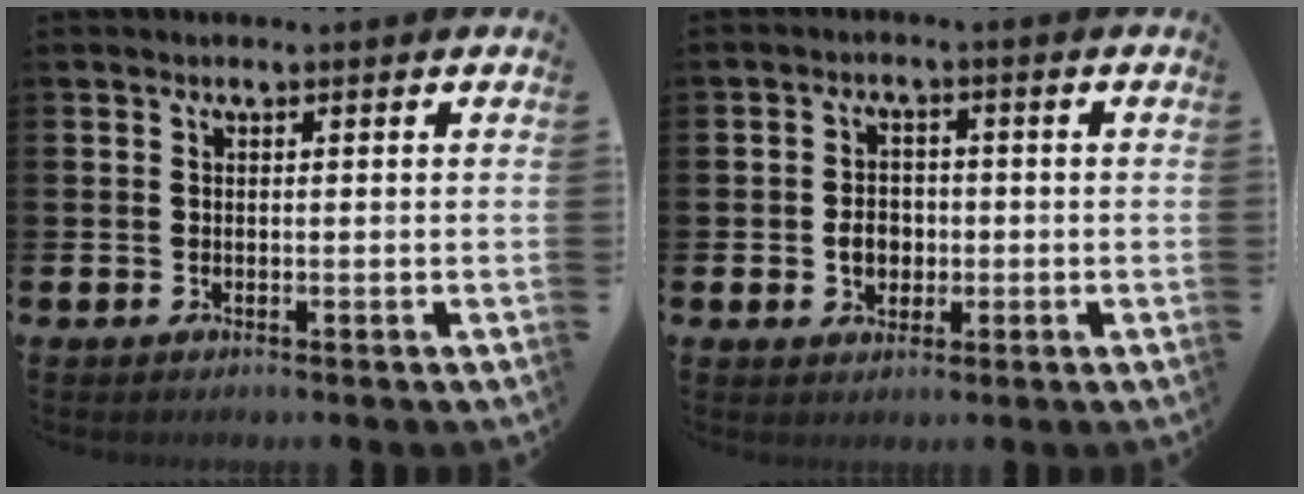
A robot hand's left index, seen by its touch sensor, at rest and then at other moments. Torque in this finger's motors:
{"motor_torque": [0.97, 0.18, 0.17, 0.10]}